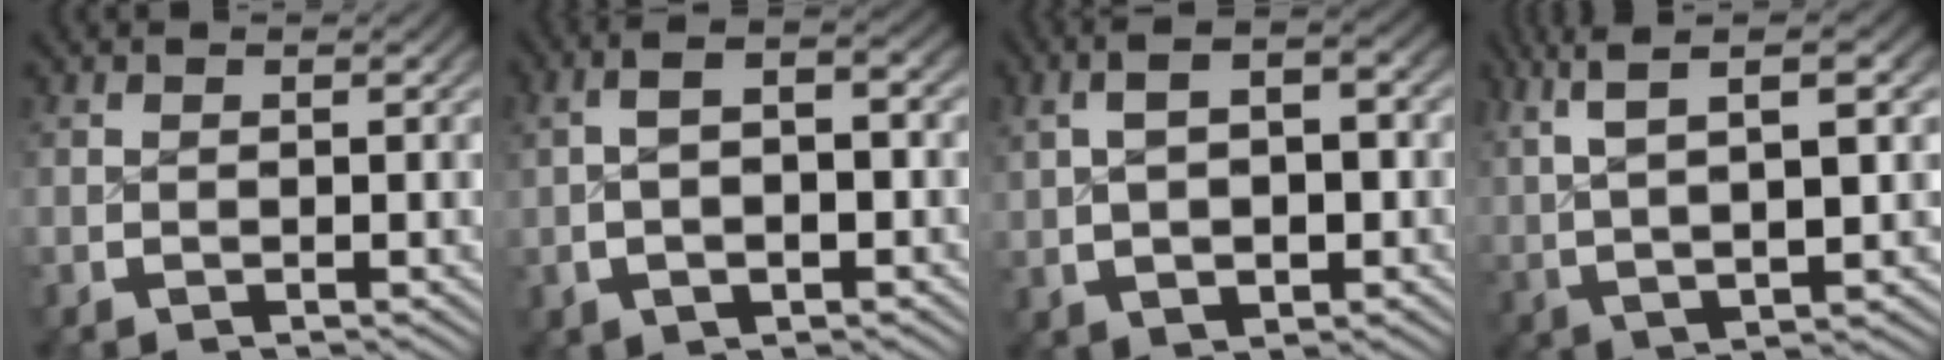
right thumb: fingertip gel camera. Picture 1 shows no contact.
{"total": 4.8, "force": [0.4, 2.4, 4.1], "torque": [-0.064, 0.012, 0.002]}
{"total": 5.8, "force": [0.8, 3.4, 4.6], "torque": [-0.072, 0.007, 0.015]}
{"total": 9.2, "force": [4.2, 3.8, 7.3], "torque": [-0.126, 0.011, 0.071]}